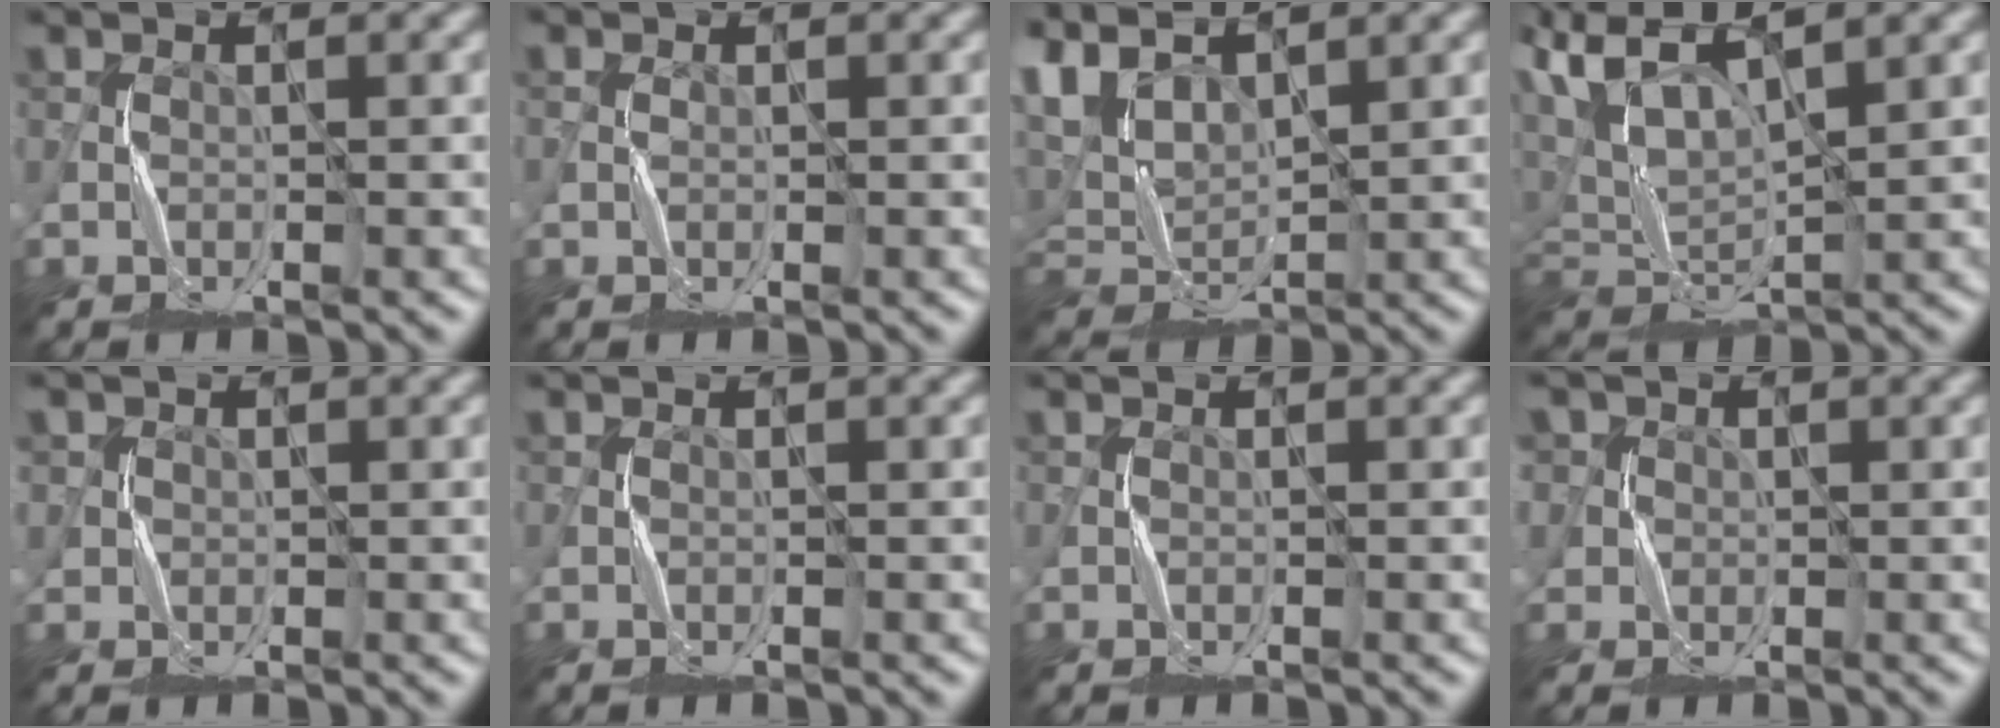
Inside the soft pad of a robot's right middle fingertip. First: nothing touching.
{"total": 0.7, "force": [0.1, 0.5, 0.5], "torque": [-0.013, 0.003, 0.000]}
{"total": 5.8, "force": [3.0, 2.8, 4.1], "torque": [-0.100, 0.005, 0.057]}
{"total": 6.9, "force": [3.3, 3.0, 5.2], "torque": [-0.118, 0.015, 0.062]}
{"total": 1.3, "force": [0.4, 1.3, 0.0], "torque": [0.007, -0.004, 0.009]}
{"total": 0.0}
{"total": 0.0}
{"total": 3.3, "force": [1.3, 2.9, 0.8], "torque": [-0.013, 0.006, 0.019]}